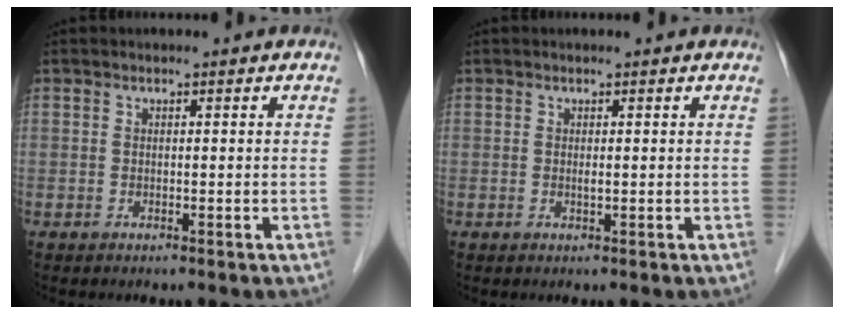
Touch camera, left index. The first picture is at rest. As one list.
[{"total": 0.6, "force": [0.2, 0.1, 0.5], "torque": [-0.015, -0.001, 0.002]}]